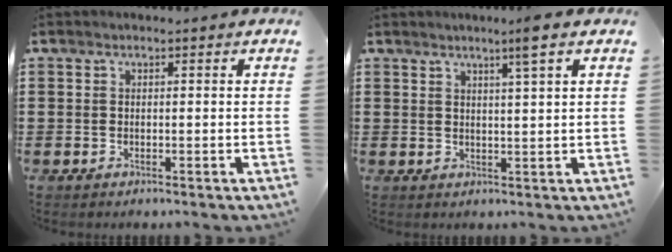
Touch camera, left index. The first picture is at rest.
{"total": 3.8, "force": [2.5, -0.7, 2.8], "torque": [-0.050, -0.005, 0.040]}